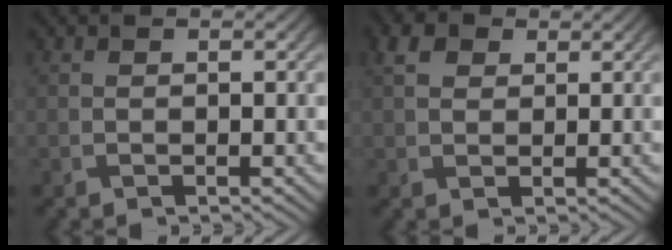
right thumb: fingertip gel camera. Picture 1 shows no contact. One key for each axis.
{"total": 3.0, "fx": 1.3, "fy": 2.1, "fz": 1.6, "tx": -0.039, "ty": 0.007, "tz": 0.019}